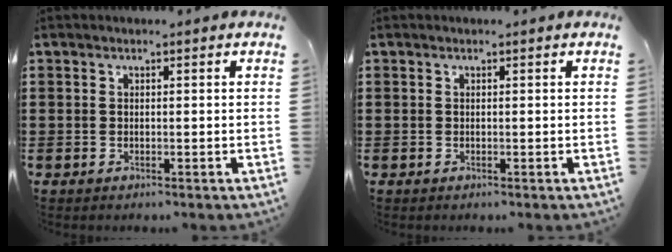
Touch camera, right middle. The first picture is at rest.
{"total": 0.0}